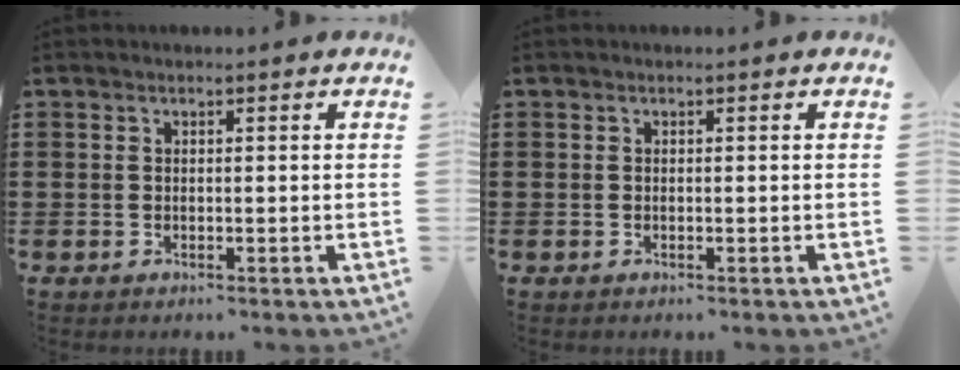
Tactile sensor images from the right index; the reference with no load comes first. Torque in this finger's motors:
{"motor_torque": [-0.03, 1.02, 0.00, 0.00]}